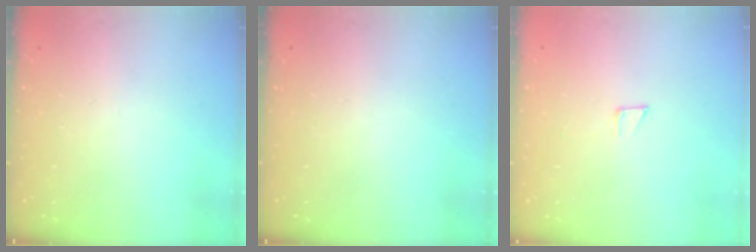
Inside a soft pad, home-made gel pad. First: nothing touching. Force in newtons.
{"total": 0.0}
{"total": 2.6, "press": 2.6, "slide": 0.1}